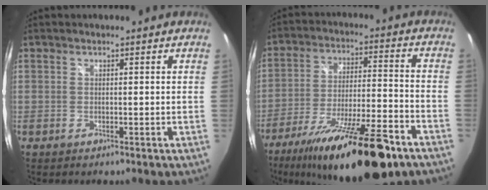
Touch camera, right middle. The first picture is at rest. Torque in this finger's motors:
{"motor_torque": [1.11, -1.04, 0.52, 0.21]}